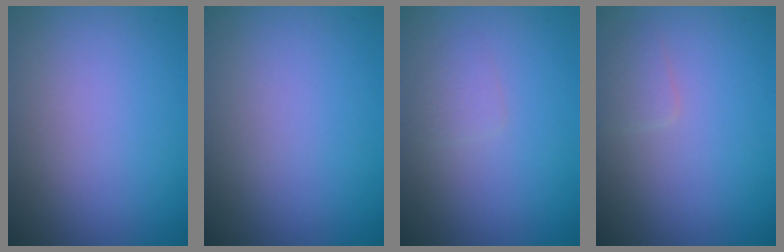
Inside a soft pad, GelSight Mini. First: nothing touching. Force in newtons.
{"total": 0.0}
{"total": 1.1, "press": 1.1, "slide": 0.0}
{"total": 1.2, "press": 1.2, "slide": 0.0}